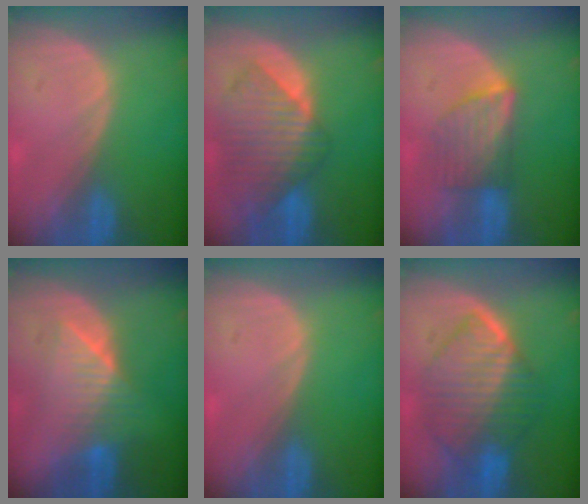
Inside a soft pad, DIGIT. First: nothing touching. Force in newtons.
{"total": 10.0, "press": 8.7, "slide": 5.1}
{"total": 6.0, "press": 5.9, "slide": 1.1}
{"total": 6.6, "press": 6.6, "slide": 0.5}
{"total": 0.0}
{"total": 10.3, "press": 10.2, "slide": 1.0}